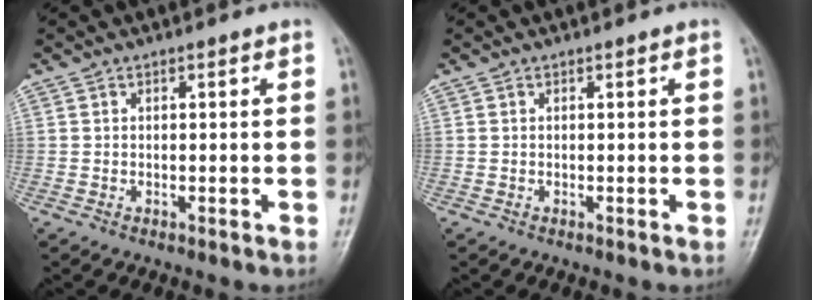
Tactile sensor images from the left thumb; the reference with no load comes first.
{"total": 0.0}